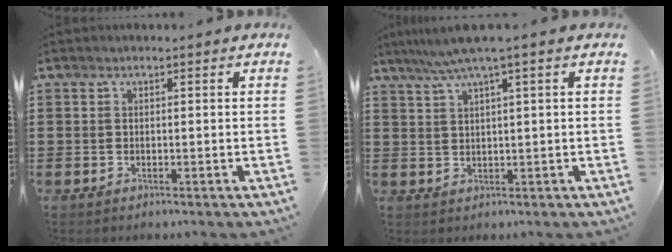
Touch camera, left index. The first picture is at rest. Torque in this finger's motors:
{"motor_torque": [1.04, -1.10, 0.63, 0.12]}